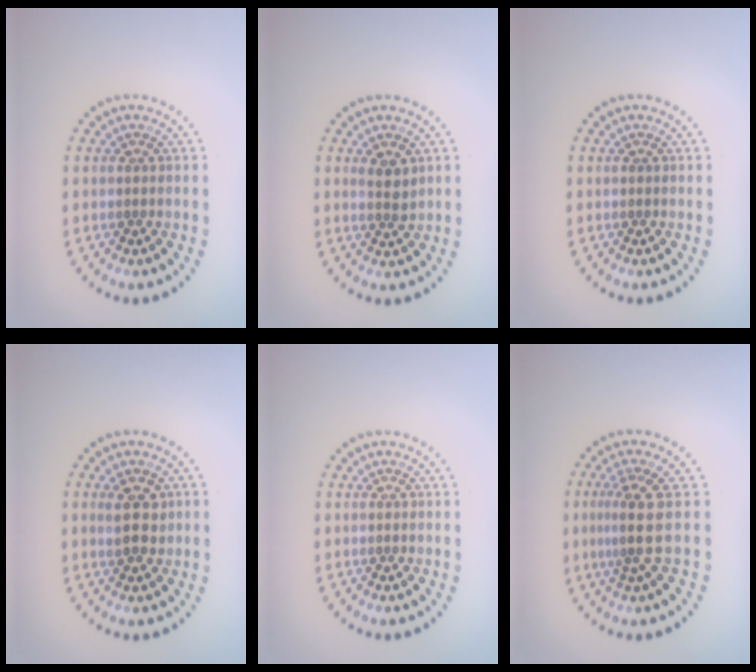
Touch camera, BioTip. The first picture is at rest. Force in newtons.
{"total": 1.7, "press": 1.5, "slide": 0.7}
{"total": 0.0}
{"total": 2.6, "press": 2.5, "slide": 0.3}
{"total": 0.0}
{"total": 2.6, "press": 2.0, "slide": 1.7}